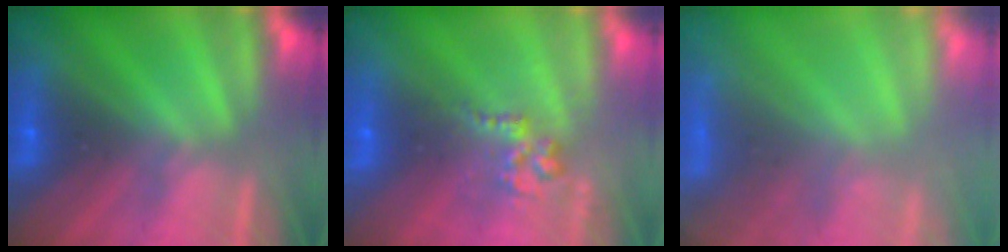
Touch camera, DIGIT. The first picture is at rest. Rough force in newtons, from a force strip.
{"total": 2.8}
{"total": 7.2}